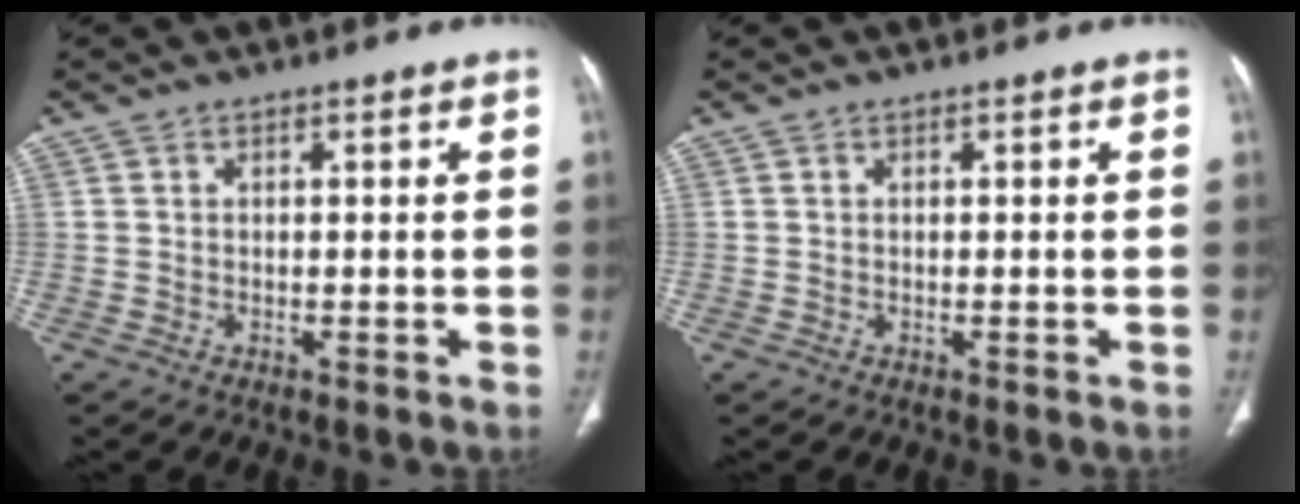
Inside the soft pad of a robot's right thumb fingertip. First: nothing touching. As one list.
[{"total": 0.0}]